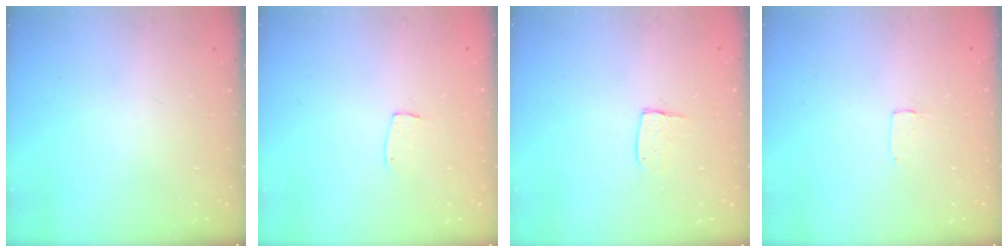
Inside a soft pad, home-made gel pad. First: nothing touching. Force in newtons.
{"total": 3.7, "press": 3.7, "slide": 0.2}
{"total": 5.2, "press": 5.2, "slide": 0.4}
{"total": 1.7, "press": 1.7, "slide": 0.1}